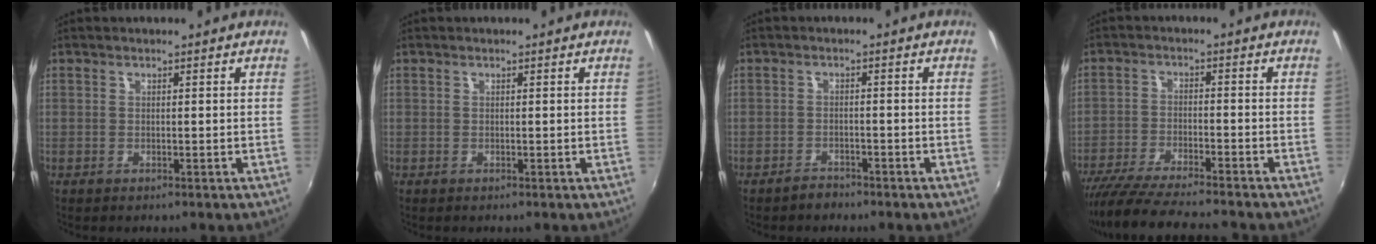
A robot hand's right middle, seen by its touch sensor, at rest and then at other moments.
{"total": 0.0}
{"total": 2.2, "force": [-2.0, 0.9, 0.3], "torque": [-0.012, 0.003, -0.033]}
{"total": 14.4, "force": [-12.8, 1.1, 6.4], "torque": [-0.137, -0.026, -0.216]}